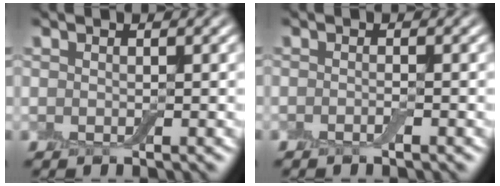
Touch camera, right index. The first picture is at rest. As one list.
[{"total": 0.6, "force": [-0.5, 0.0, 0.4], "torque": [-0.009, 0.002, -0.010]}]